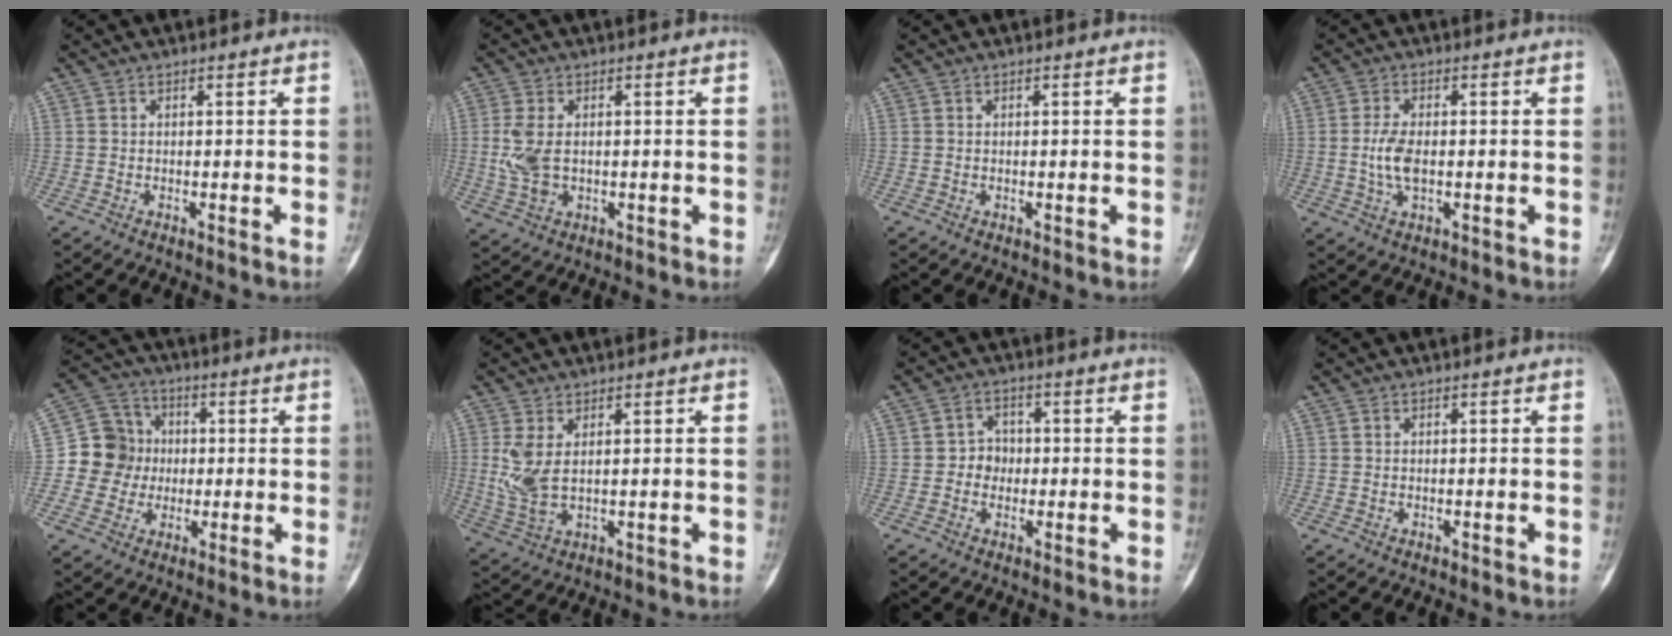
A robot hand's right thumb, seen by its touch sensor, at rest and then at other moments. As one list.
[{"total": 6.5, "force": [0.0, 4.3, 4.9], "torque": [-0.106, 0.000, 0.006]}, {"total": 0.0}, {"total": 5.5, "force": [-0.5, 3.0, 4.6], "torque": [-0.094, 0.002, -0.012]}, {"total": 10.3, "force": [-0.5, 9.8, 3.0], "torque": [-0.007, 0.023, -0.017]}, {"total": 6.6, "force": [1.2, 3.8, 5.3], "torque": [-0.114, -0.005, 0.036]}, {"total": 4.2, "force": [-0.5, 3.9, 1.6], "torque": [0.008, 0.011, -0.017]}, {"total": 0.0}]